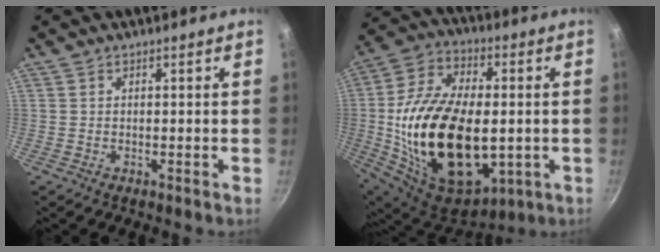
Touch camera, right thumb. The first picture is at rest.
{"total": 29.2, "force": [-1.9, 17.2, 23.5], "torque": [-0.429, 0.002, -0.020]}